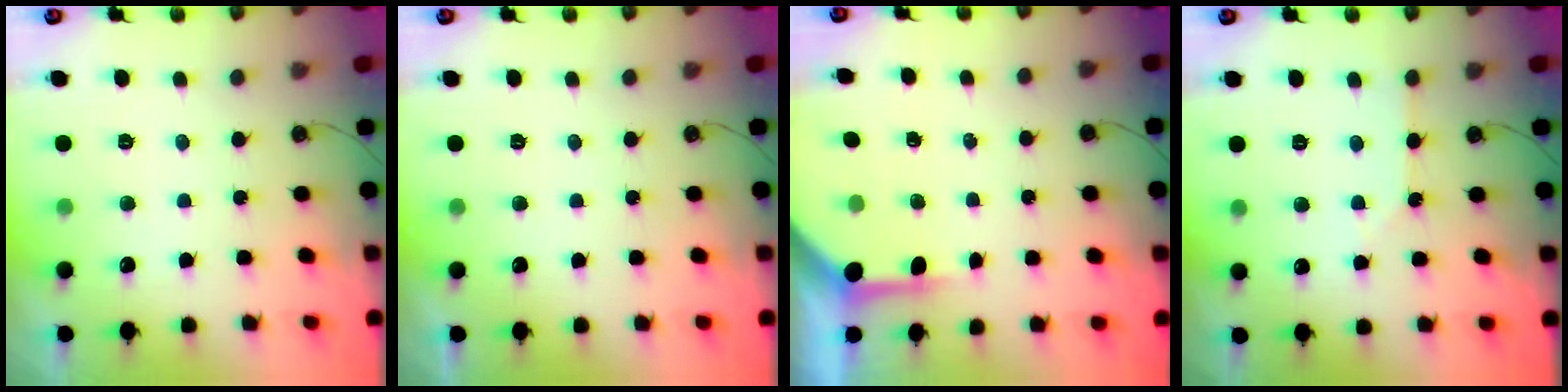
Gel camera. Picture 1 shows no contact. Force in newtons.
{"total": 0.6, "press": 0.5, "slide": 0.2}
{"total": 4.0, "press": 4.0, "slide": 0.5}
{"total": 2.5, "press": 2.4, "slide": 0.5}